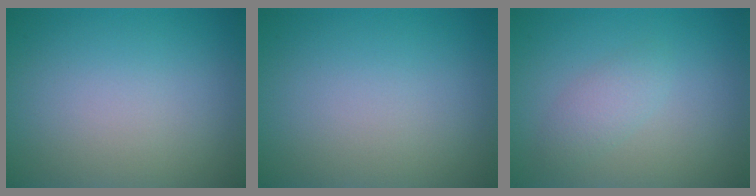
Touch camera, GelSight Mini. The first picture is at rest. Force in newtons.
{"total": 0.0}
{"total": 1.7, "press": 1.7, "slide": 0.1}